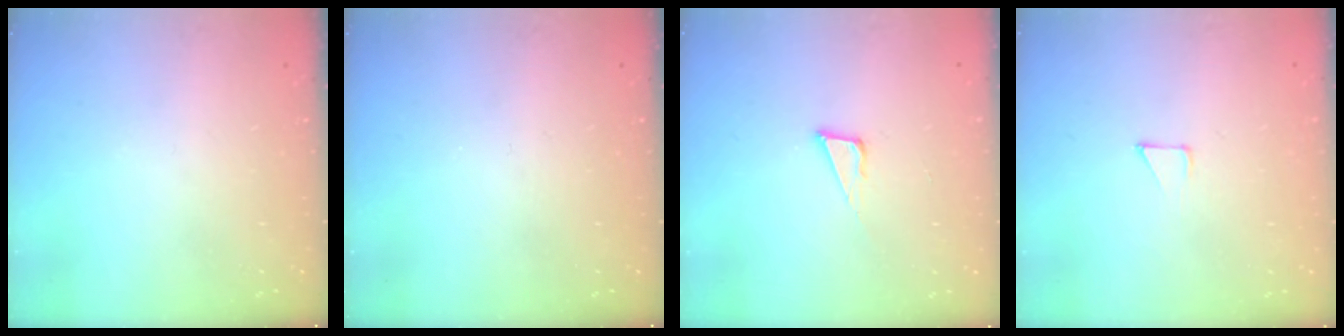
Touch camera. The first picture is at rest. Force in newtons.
{"total": 0.0}
{"total": 6.1, "press": 5.5, "slide": 2.7}
{"total": 2.8, "press": 2.8, "slide": 0.2}